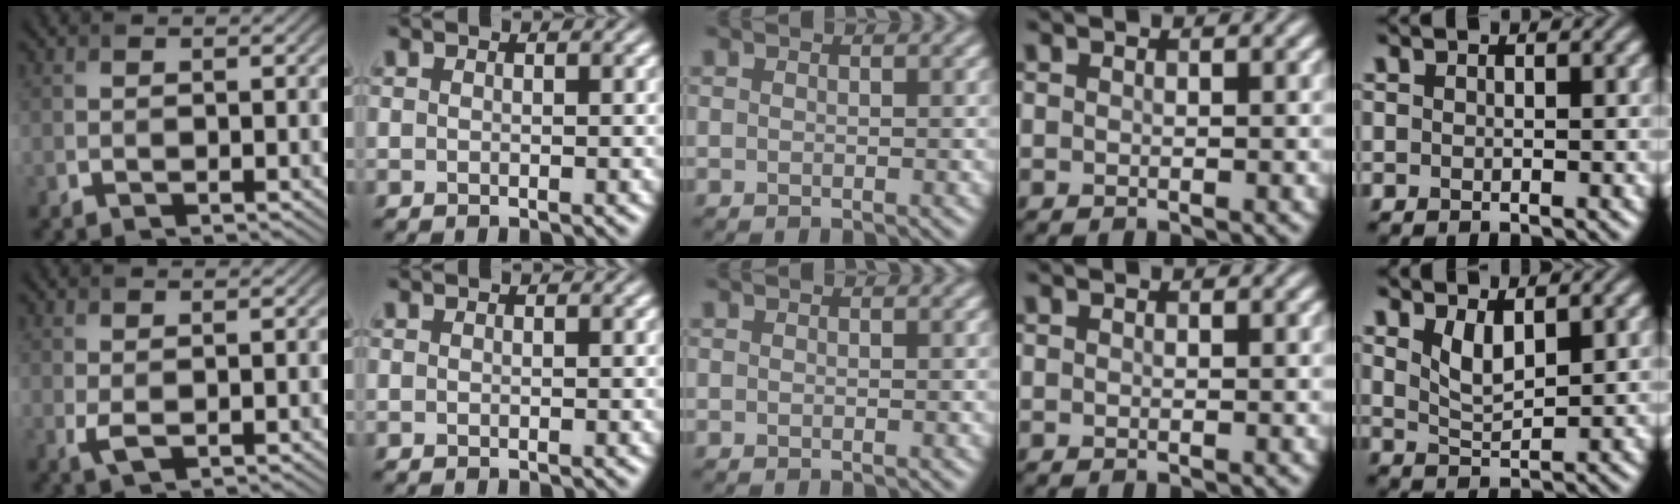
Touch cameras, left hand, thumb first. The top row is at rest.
{"thumb": {"total": 1.7, "force": [0.3, 0.7, 1.5], "torque": [-0.039, -0.004, 0.009]}, "little": {"total": 2.5, "force": [1.5, 0.8, 1.8], "torque": [-0.042, -0.009, 0.034]}}